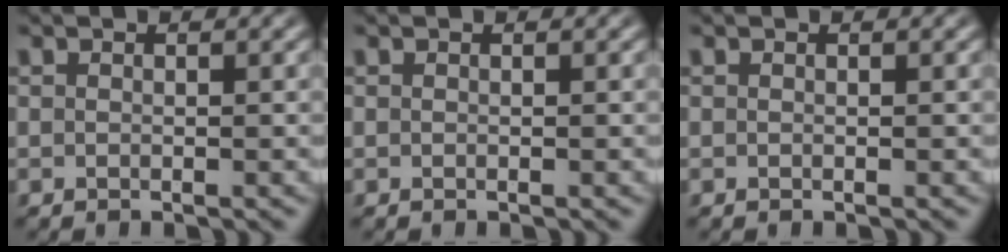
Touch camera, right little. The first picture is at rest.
{"total": 0.0}
{"total": 0.0}